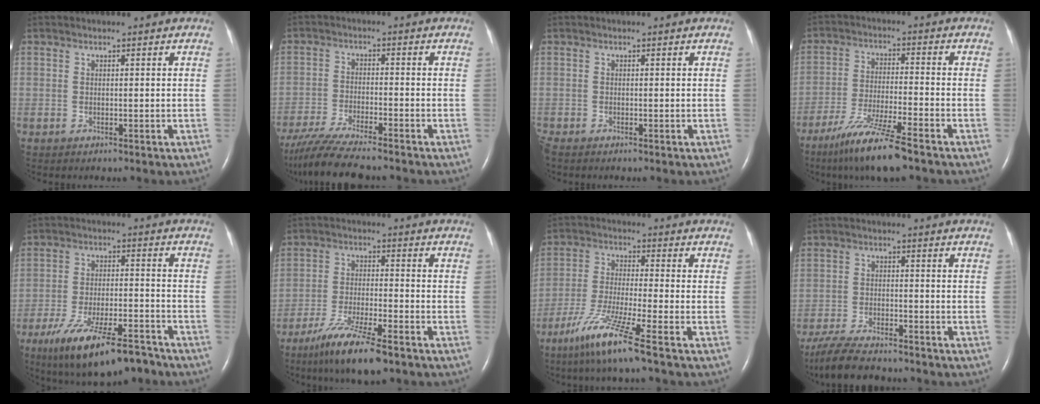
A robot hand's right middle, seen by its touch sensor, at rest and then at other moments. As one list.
[{"total": 10.5, "force": [-9.1, 0.2, 5.3], "torque": [-0.095, -0.030, -0.154]}, {"total": 1.0, "force": [-0.9, 0.3, 0.4], "torque": [-0.014, -0.004, -0.017]}, {"total": 10.2, "force": [-7.5, -0.3, 6.9], "torque": [-0.136, -0.036, -0.138]}, {"total": 14.7, "force": [-10.6, 3.7, 9.5], "torque": [-0.167, -0.016, -0.175]}, {"total": 10.4, "force": [-7.3, 1.0, 7.3], "torque": [-0.142, -0.028, -0.131]}, {"total": 9.9, "force": [-6.4, -1.0, 7.5], "torque": [-0.154, -0.037, -0.126]}, {"total": 9.9, "force": [-8.6, 1.6, 4.6], "torque": [-0.087, -0.027, -0.145]}]